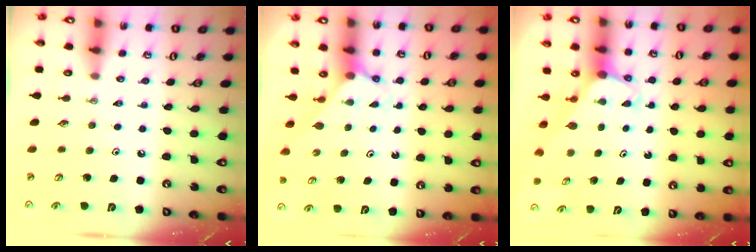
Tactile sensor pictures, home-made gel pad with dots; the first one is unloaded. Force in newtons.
{"total": 2.5, "press": 2.5, "slide": 0.2}
{"total": 3.0, "press": 3.0, "slide": 0.0}